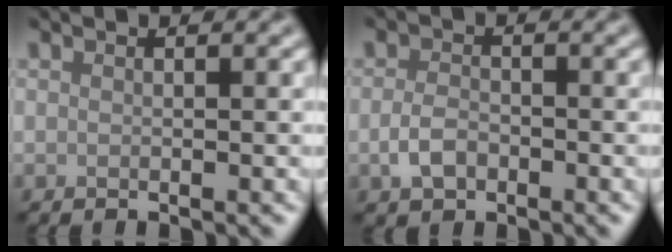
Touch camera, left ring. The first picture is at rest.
{"total": 2.3, "force": [-0.8, 1.6, 1.4], "torque": [-0.031, -0.001, -0.021]}